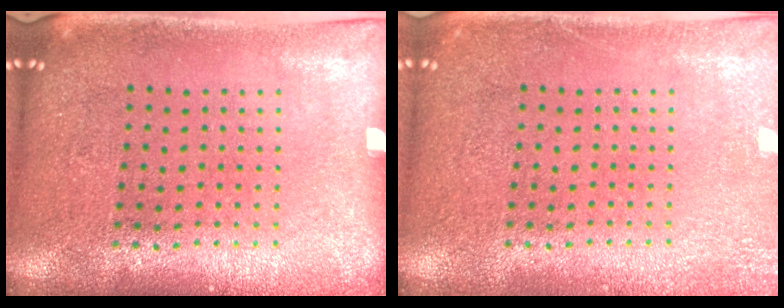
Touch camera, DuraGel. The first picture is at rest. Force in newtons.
{"total": 1.7, "press": 1.7, "slide": 0.3}